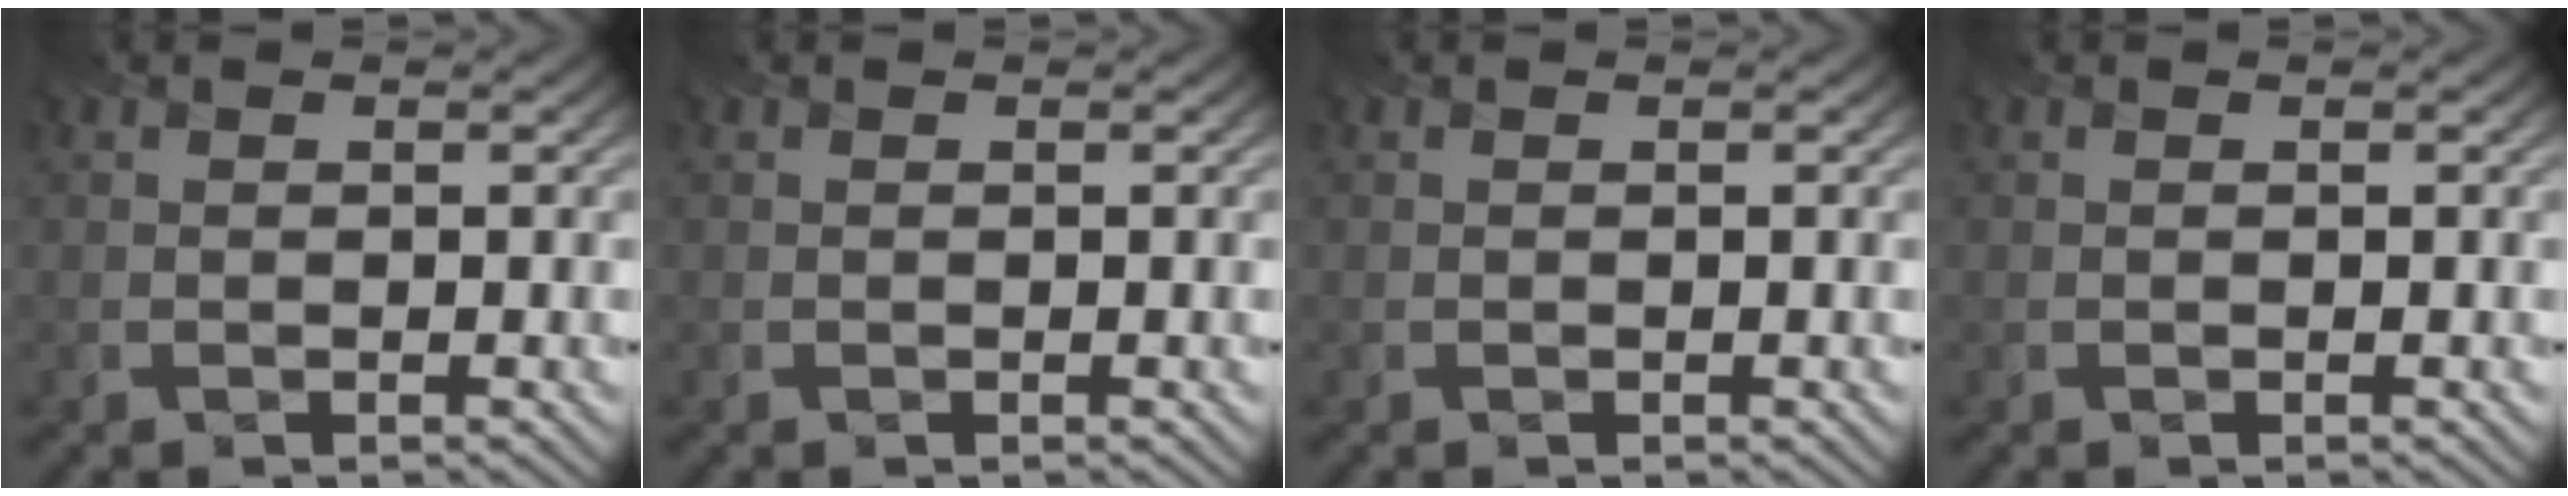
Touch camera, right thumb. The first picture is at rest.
{"total": 0.0}
{"total": 0.0}
{"total": 0.0}